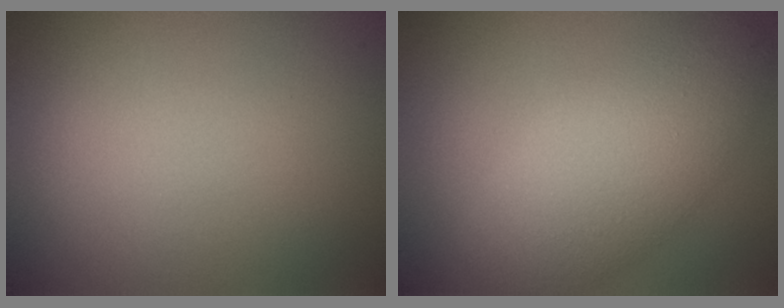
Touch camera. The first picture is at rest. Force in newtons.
{"total": 7.0, "press": 7.0, "slide": 0.3}